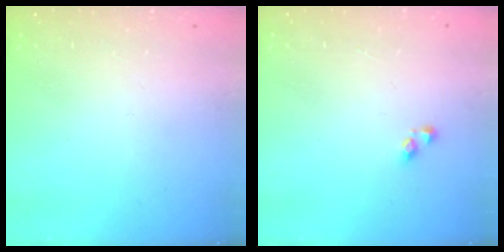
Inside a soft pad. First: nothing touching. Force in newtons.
{"total": 3.2, "press": 3.2, "slide": 0.2}